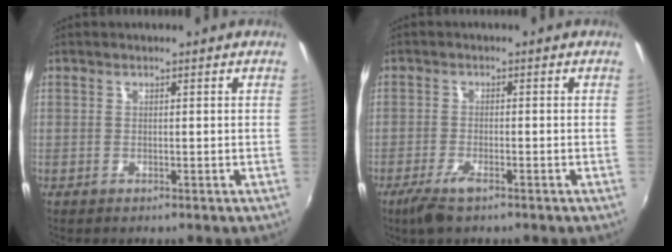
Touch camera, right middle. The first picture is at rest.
{"total": 4.5, "force": [-3.1, 1.1, 3.2], "torque": [-0.079, -0.012, -0.059]}